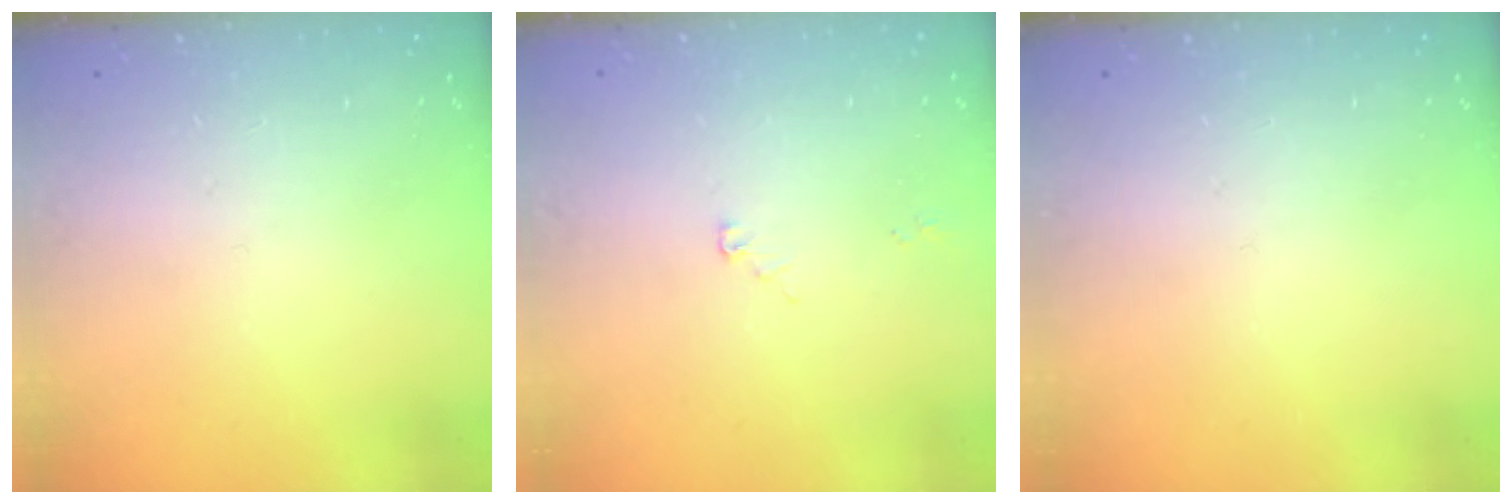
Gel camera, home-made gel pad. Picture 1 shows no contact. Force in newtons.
{"total": 2.1, "press": 2.1, "slide": 0.2}
{"total": 0.0}